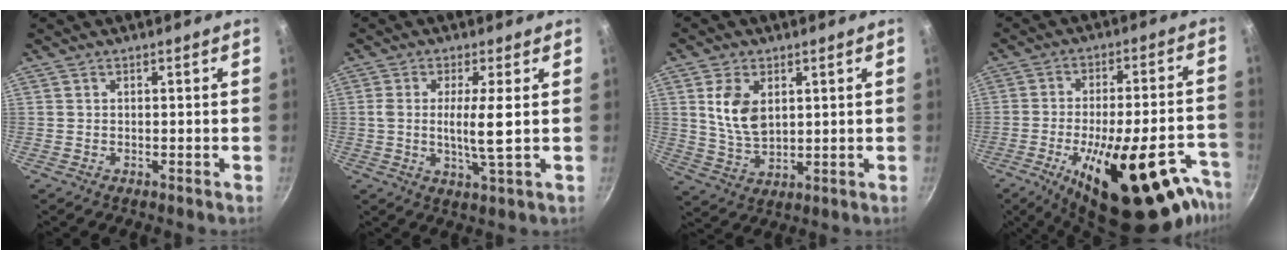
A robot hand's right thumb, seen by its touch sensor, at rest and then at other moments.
{"total": 6.2, "force": [0.3, 0.3, 6.2], "torque": [-0.131, -0.011, 0.003]}
{"total": 8.7, "force": [2.5, 5.4, 6.4], "torque": [-0.114, -0.019, 0.055]}
{"total": 27.4, "force": [-14.6, 10.0, 20.8], "torque": [-0.249, 0.056, -0.209]}